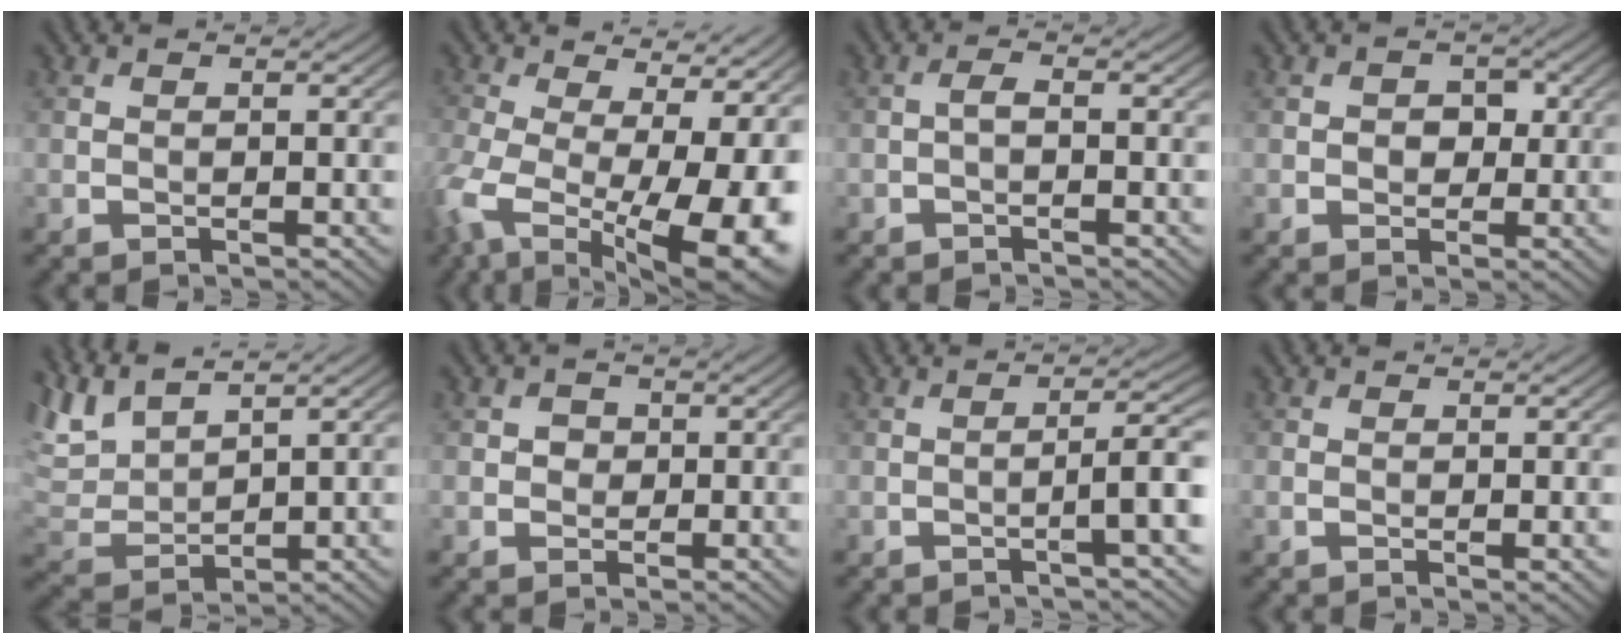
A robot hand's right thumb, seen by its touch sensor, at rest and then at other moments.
{"total": 16.6, "force": [-2.6, 8.0, 14.3], "torque": [-0.260, -0.039, -0.013]}
{"total": 1.3, "force": [-0.6, 0.3, 1.1], "torque": [-0.022, 0.004, -0.016]}
{"total": 2.6, "force": [0.1, 2.3, 1.3], "torque": [-0.020, -0.002, -0.004]}
{"total": 7.3, "force": [5.7, 2.1, 4.0], "torque": [-0.116, 0.009, 0.120]}
{"total": 1.8, "force": [0.1, 1.7, 0.5], "torque": [-0.004, -0.002, -0.001]}
{"total": 4.3, "force": [-1.2, 0.3, 4.1], "torque": [-0.064, 0.018, -0.032]}
{"total": 0.7, "force": [0.2, 0.2, 0.7], "torque": [-0.015, -0.003, 0.003]}